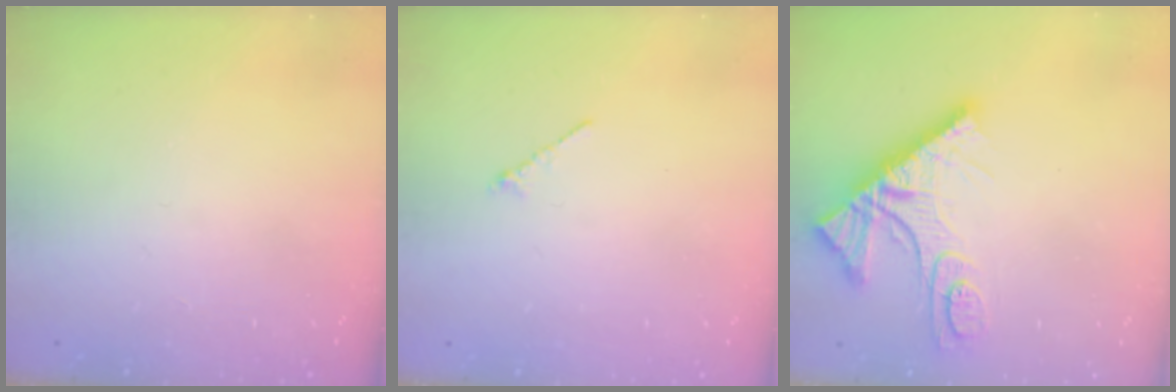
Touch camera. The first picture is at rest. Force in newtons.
{"total": 0.8, "press": 0.7, "slide": 0.4}
{"total": 14.0, "press": 13.9, "slide": 1.3}